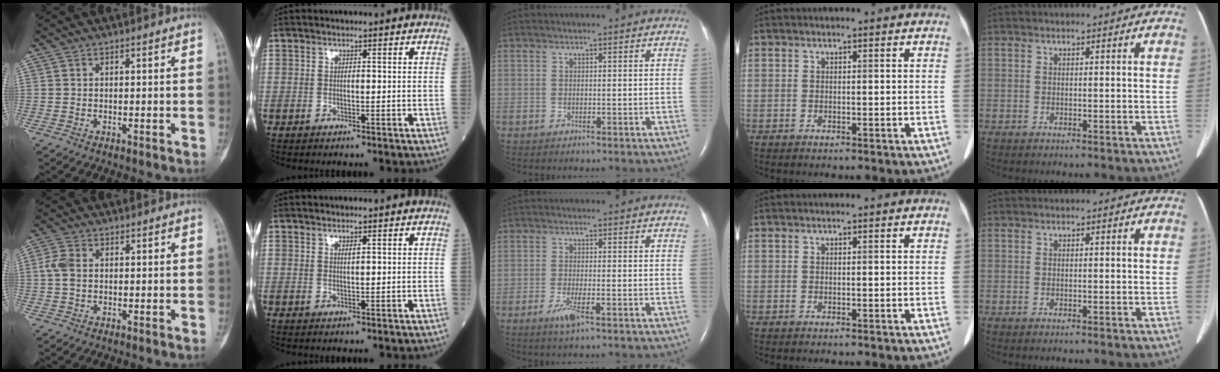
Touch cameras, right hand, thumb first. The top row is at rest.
{"thumb": {"total": 3.6, "force": [0.2, 2.5, 2.6], "torque": [-0.067, 0.007, -0.002]}, "index": {"total": 0.7, "force": [0.4, 0.1, 0.6], "torque": [-0.014, -0.002, 0.006]}, "middle": {"total": 3.1, "force": [-1.8, 0.3, 2.6], "torque": [-0.059, -0.007, -0.035]}}